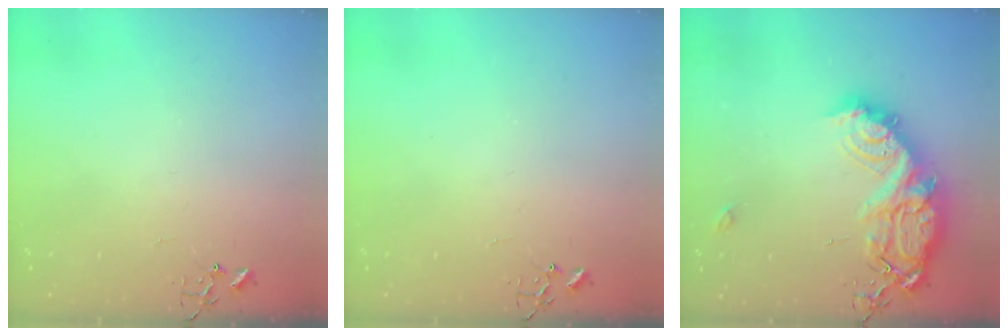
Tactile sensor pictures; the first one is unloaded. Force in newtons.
{"total": 0.0}
{"total": 22.1, "press": 22.0, "slide": 2.0}